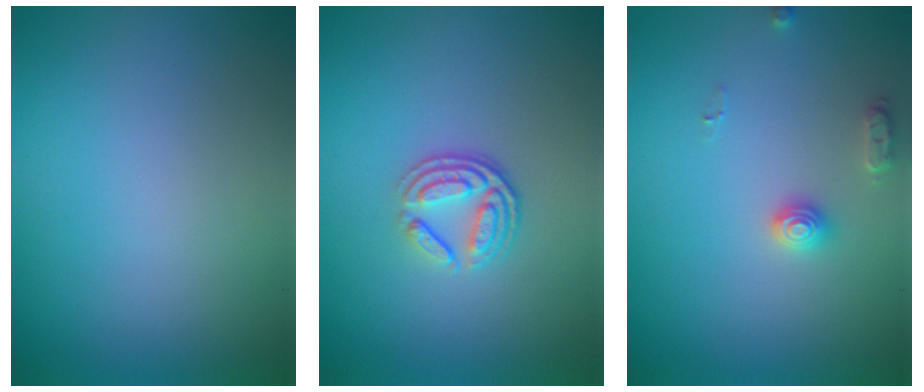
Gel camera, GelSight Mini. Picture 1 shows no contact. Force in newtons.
{"total": 3.8, "press": 2.7, "slide": 2.6}
{"total": 2.0, "press": 2.0, "slide": 0.3}